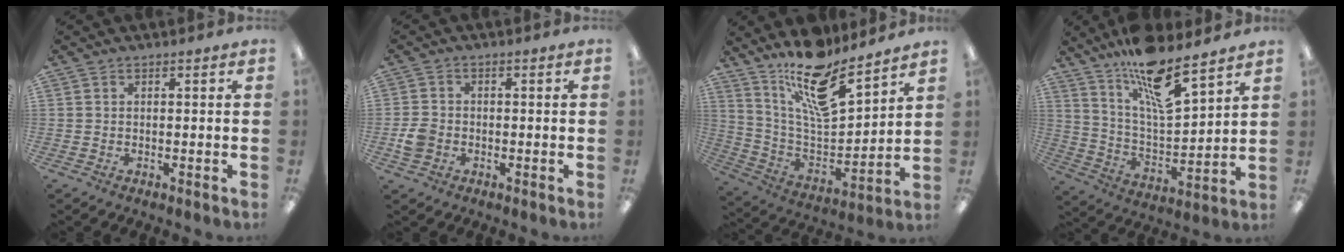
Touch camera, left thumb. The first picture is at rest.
{"total": 4.0, "force": [-1.3, 3.2, 1.9], "torque": [-0.030, 0.009, -0.022]}
{"total": 17.3, "force": [13.5, 5.3, 9.5], "torque": [-0.175, -0.092, 0.233]}
{"total": 16.2, "force": [12.3, 4.5, 9.6], "torque": [-0.162, -0.079, 0.207]}